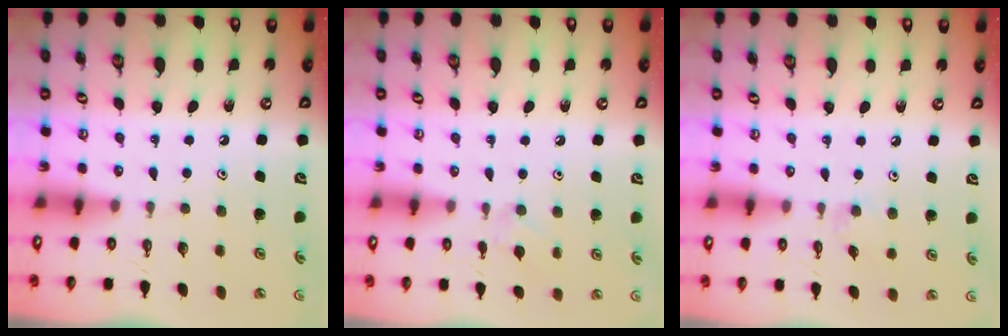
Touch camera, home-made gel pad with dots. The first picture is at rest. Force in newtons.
{"total": 5.5, "press": 5.4, "slide": 0.8}
{"total": 3.1, "press": 3.1, "slide": 0.4}